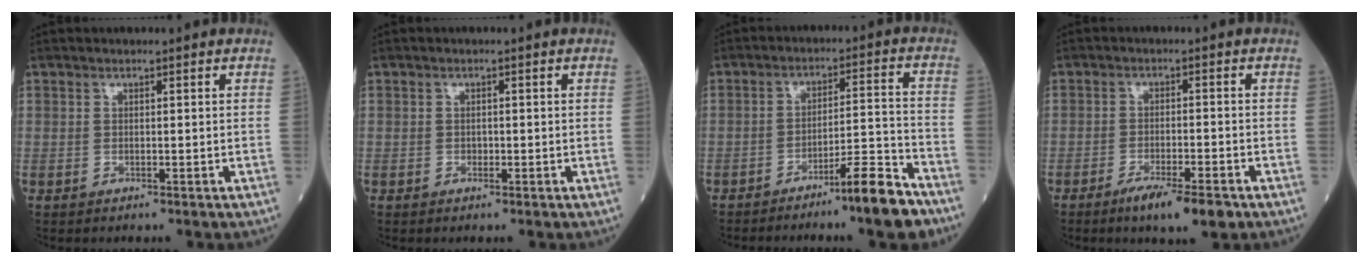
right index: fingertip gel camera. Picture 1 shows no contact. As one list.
[{"total": 0.7, "force": [-0.3, 0.5, 0.4], "torque": [-0.007, 0.001, -0.004]}, {"total": 8.9, "force": [-6.5, -0.1, 6.0], "torque": [-0.083, 0.001, -0.109]}, {"total": 6.9, "force": [-4.4, 0.8, 5.2], "torque": [-0.078, -0.010, -0.069]}]